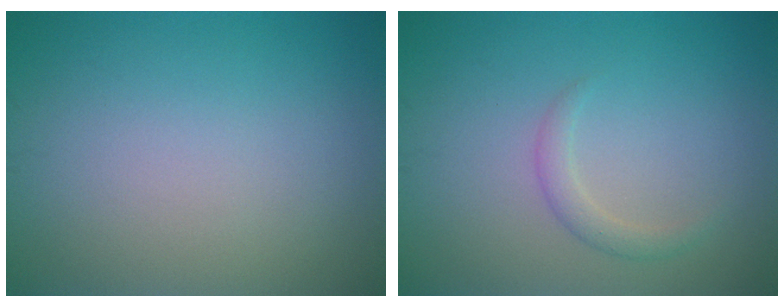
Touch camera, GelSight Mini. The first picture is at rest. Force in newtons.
{"total": 1.5, "press": 1.5, "slide": 0.1}